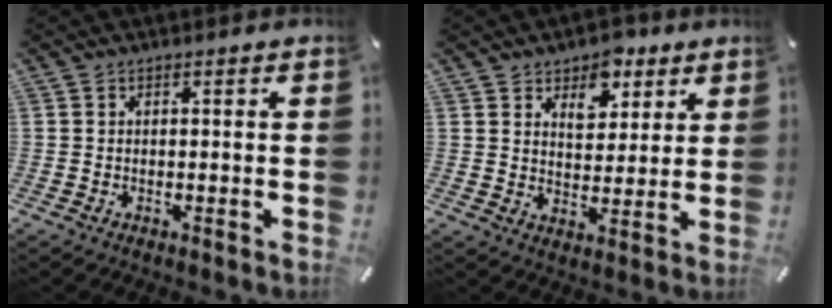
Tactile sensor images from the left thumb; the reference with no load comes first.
{"total": 7.6, "force": [4.8, 5.2, 2.6], "torque": [-0.019, -0.027, 0.080]}